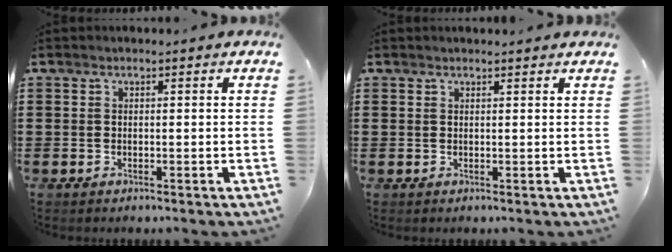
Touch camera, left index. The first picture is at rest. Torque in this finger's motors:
{"motor_torque": [-0.05, -0.06, 0.08, 0.00]}